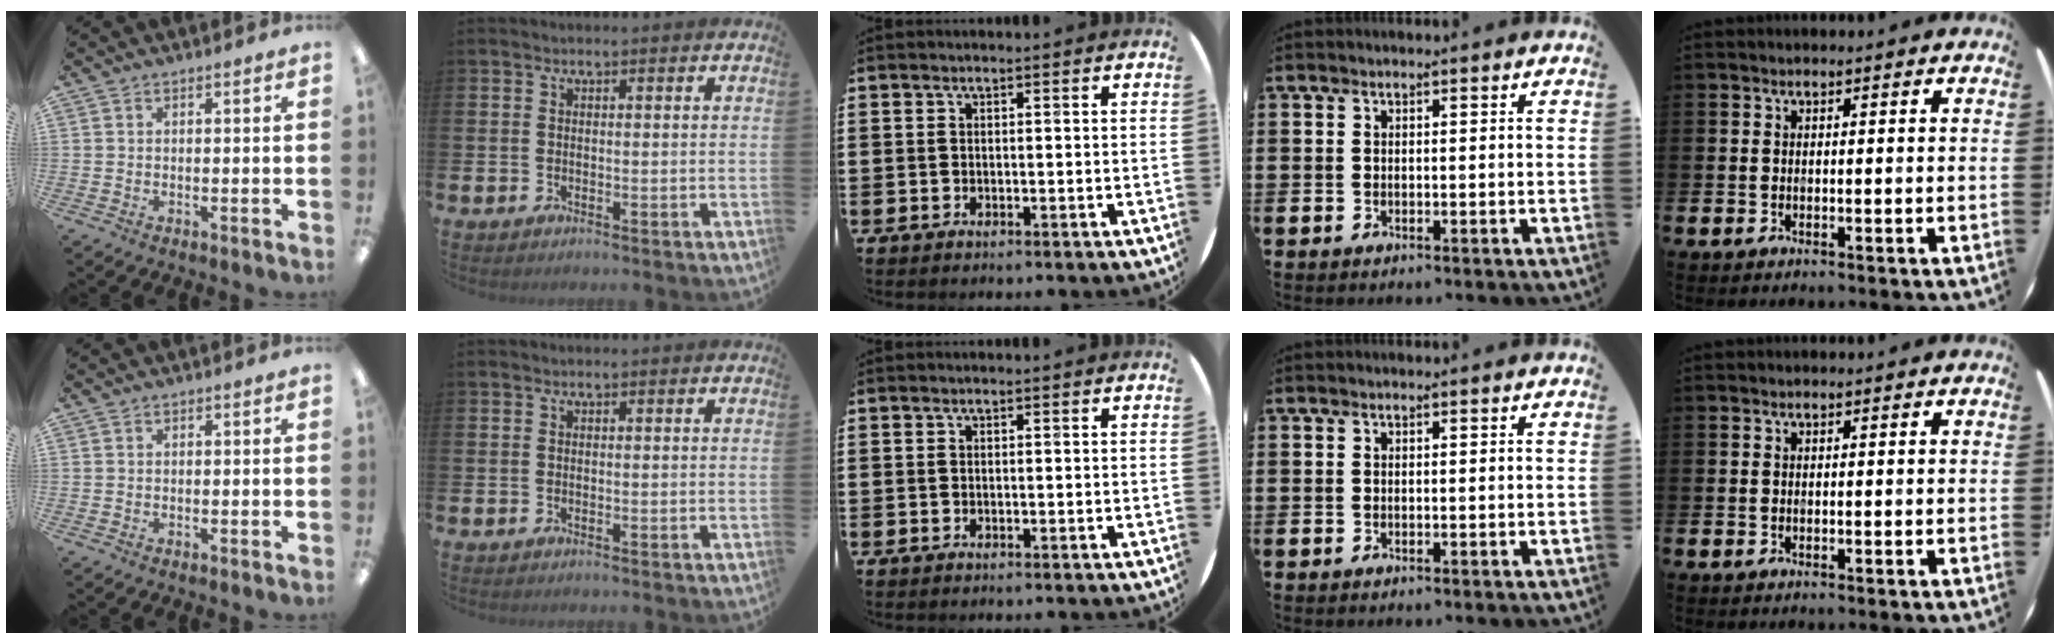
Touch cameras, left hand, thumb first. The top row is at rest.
{}